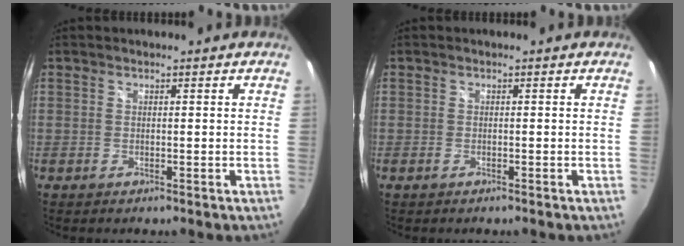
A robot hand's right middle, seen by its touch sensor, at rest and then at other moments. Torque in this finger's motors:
{"motor_torque": [-0.29, 0.20, -0.01, -0.01]}